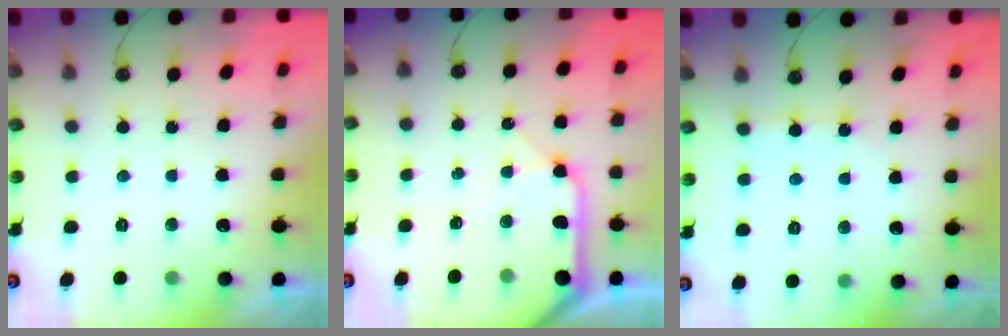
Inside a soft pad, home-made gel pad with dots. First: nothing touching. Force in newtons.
{"total": 10.6, "press": 10.5, "slide": 1.5}
{"total": 2.2, "press": 2.1, "slide": 0.3}